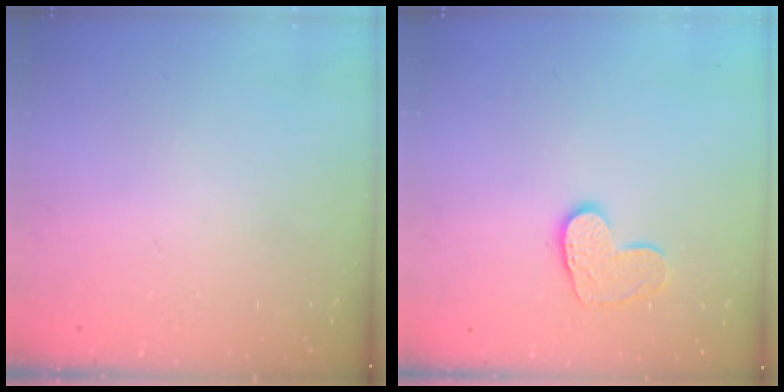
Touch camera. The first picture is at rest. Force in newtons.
{"total": 9.5, "press": 9.5, "slide": 0.7}